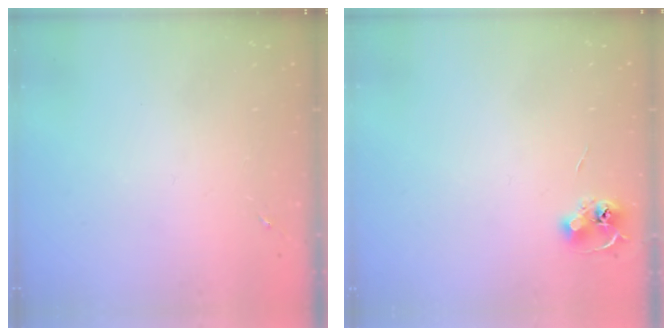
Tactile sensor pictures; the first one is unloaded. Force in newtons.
{"total": 6.6, "press": 6.6, "slide": 0.5}